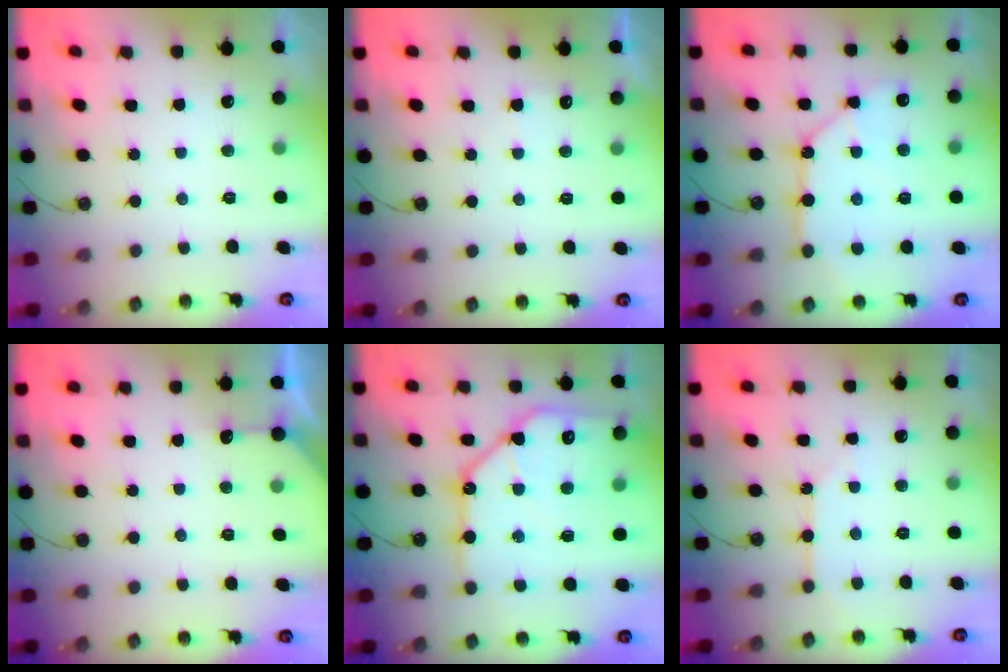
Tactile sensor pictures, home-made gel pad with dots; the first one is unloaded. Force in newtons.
{"total": 4.9, "press": 4.8, "slide": 0.6}
{"total": 10.2, "press": 10.1, "slide": 1.4}
{"total": 4.0, "press": 4.0, "slide": 0.4}
{"total": 20.9, "press": 20.8, "slide": 2.3}
{"total": 2.5, "press": 2.5, "slide": 0.4}